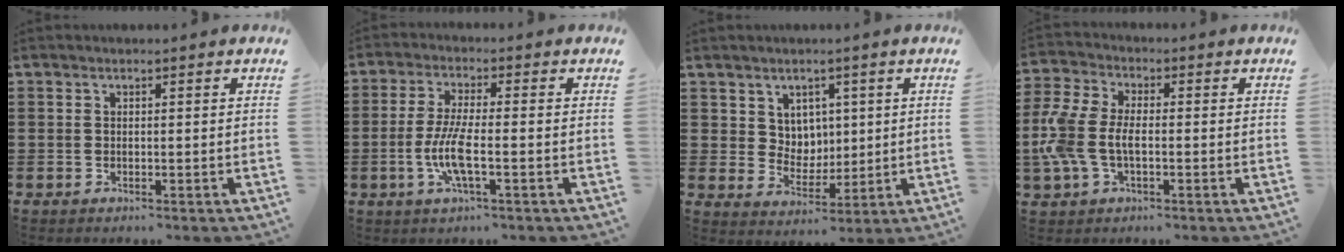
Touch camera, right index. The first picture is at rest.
{"total": 6.7, "force": [-1.7, 1.3, 6.3], "torque": [-0.142, -0.014, -0.040]}
{"total": 5.1, "force": [2.7, 4.3, 0.8], "torque": [-0.030, 0.003, 0.048]}
{"total": 6.9, "force": [-1.4, 3.9, 5.5], "torque": [-0.152, -0.006, -0.038]}